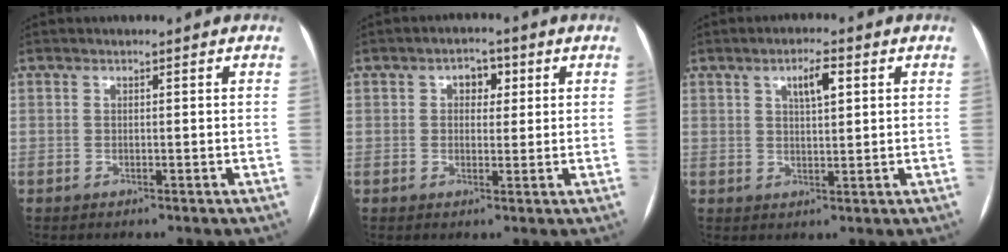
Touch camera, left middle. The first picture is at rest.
{"total": 3.3, "force": [1.2, 2.2, 2.2], "torque": [-0.031, 0.013, 0.016]}
{"total": 4.0, "force": [1.7, 1.0, 3.5], "torque": [-0.060, 0.004, 0.028]}